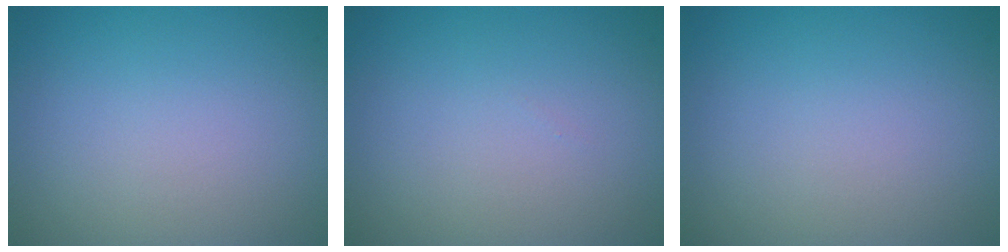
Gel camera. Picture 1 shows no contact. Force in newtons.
{"total": 0.0}
{"total": 0.0}